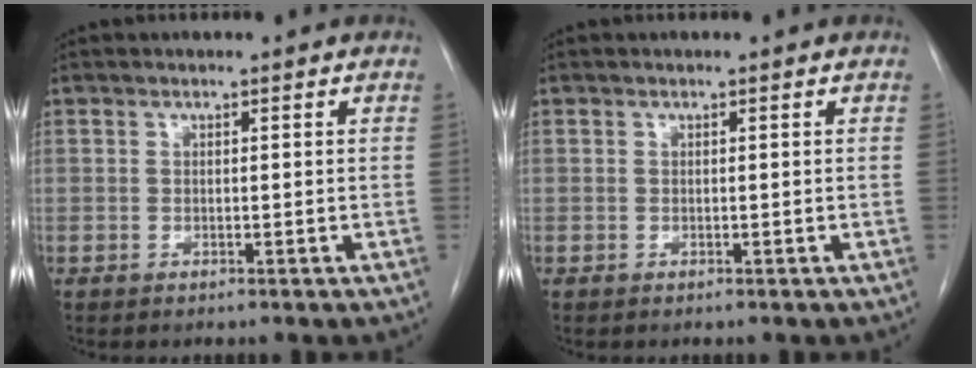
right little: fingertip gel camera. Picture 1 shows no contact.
{"total": 0.0}